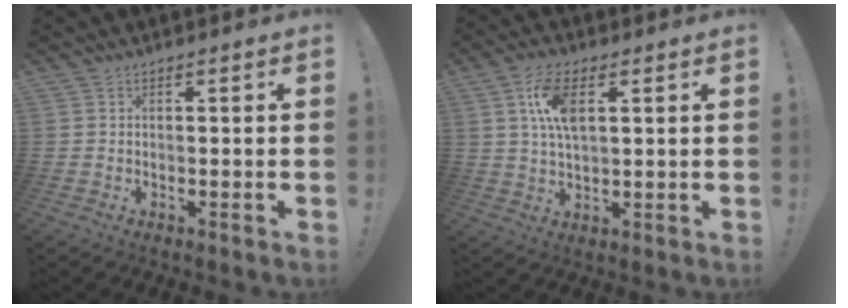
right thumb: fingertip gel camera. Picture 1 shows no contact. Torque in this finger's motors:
{"motor_torque": [-0.27, 0.51, 1.06, 0.19, 0.36]}